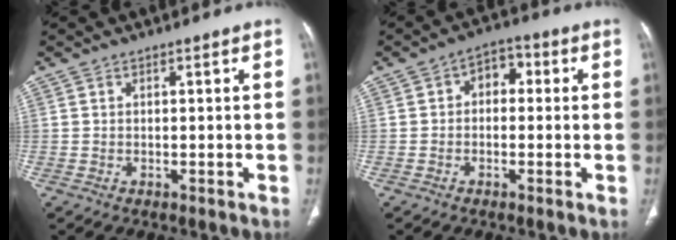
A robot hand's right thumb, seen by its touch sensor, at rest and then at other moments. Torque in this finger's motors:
{"motor_torque": [-0.80, 0.30, 0.04, 0.21, 0.12]}